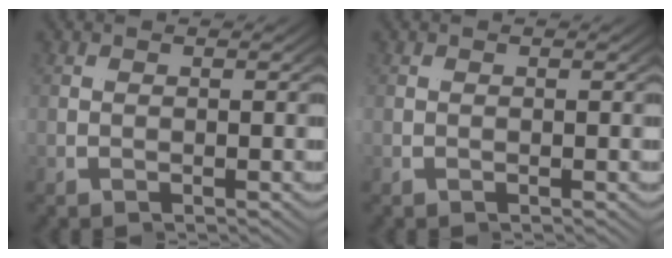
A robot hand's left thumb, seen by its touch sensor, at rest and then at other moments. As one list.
[{"total": 0.0}]